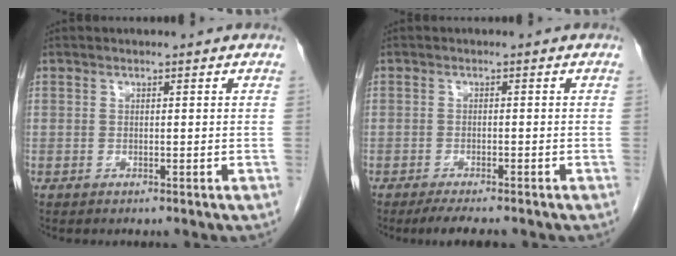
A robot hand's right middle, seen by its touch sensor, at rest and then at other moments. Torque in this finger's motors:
{"motor_torque": [0.97, -0.61, 0.15, 0.08]}